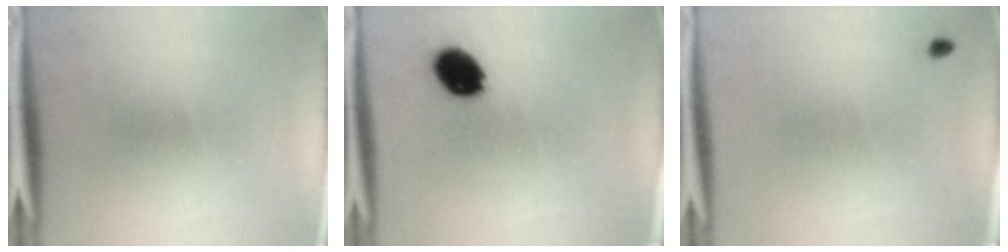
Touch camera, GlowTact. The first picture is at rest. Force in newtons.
{"total": 8.0}
{"total": 0.6}